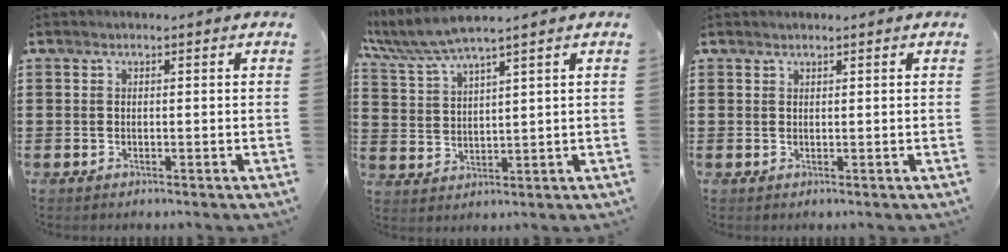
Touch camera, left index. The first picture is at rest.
{"total": 5.3, "force": [4.5, 0.1, 2.7], "torque": [-0.068, -0.018, 0.079]}
{"total": 0.6, "force": [0.6, 0.0, 0.1], "torque": [-0.004, -0.001, 0.013]}